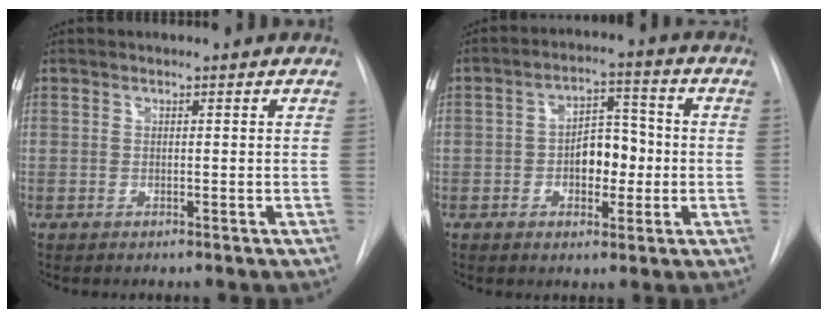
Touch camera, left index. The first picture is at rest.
{"total": 7.0, "force": [-2.0, 3.9, 5.4], "torque": [-0.080, 0.014, -0.030]}